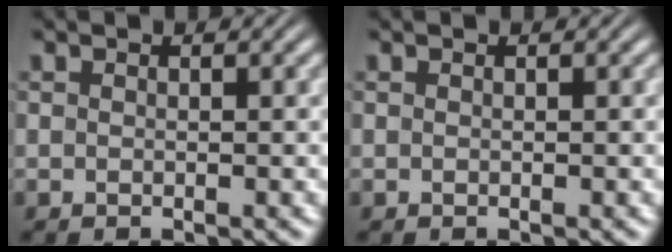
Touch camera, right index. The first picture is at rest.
{"total": 0.0}